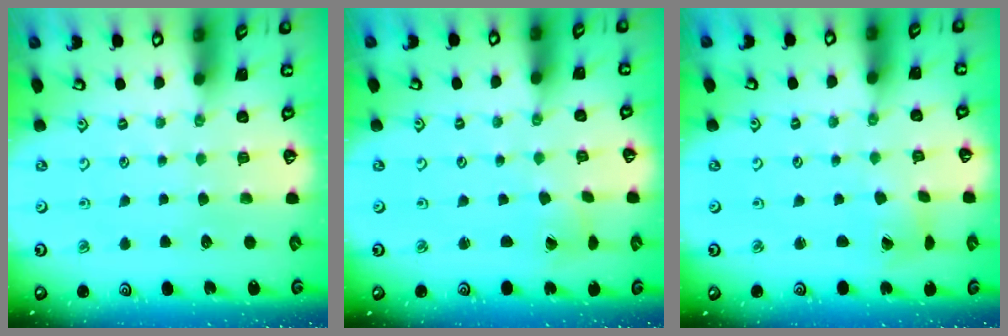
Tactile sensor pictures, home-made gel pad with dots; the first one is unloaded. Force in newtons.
{"total": 1.2, "press": 1.2, "slide": 0.1}
{"total": 1.1, "press": 1.1, "slide": 0.2}